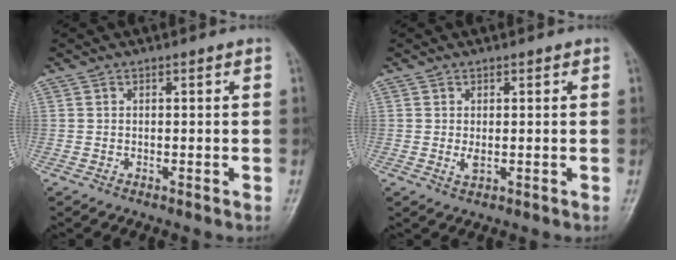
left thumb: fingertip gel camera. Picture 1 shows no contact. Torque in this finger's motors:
{"motor_torque": [0.01, 0.01, 0.13, -0.01, 0.01]}